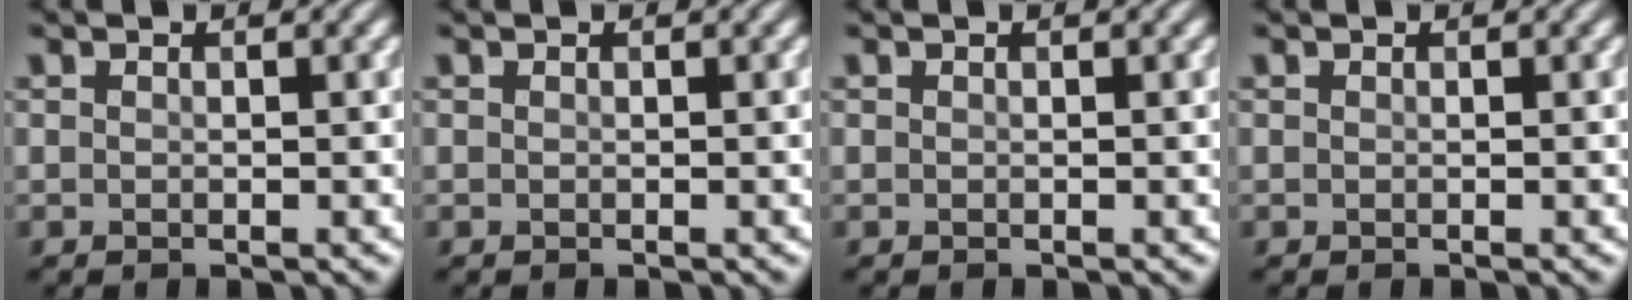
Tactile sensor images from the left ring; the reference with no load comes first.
{"total": 0.0}
{"total": 0.0}
{"total": 0.0}